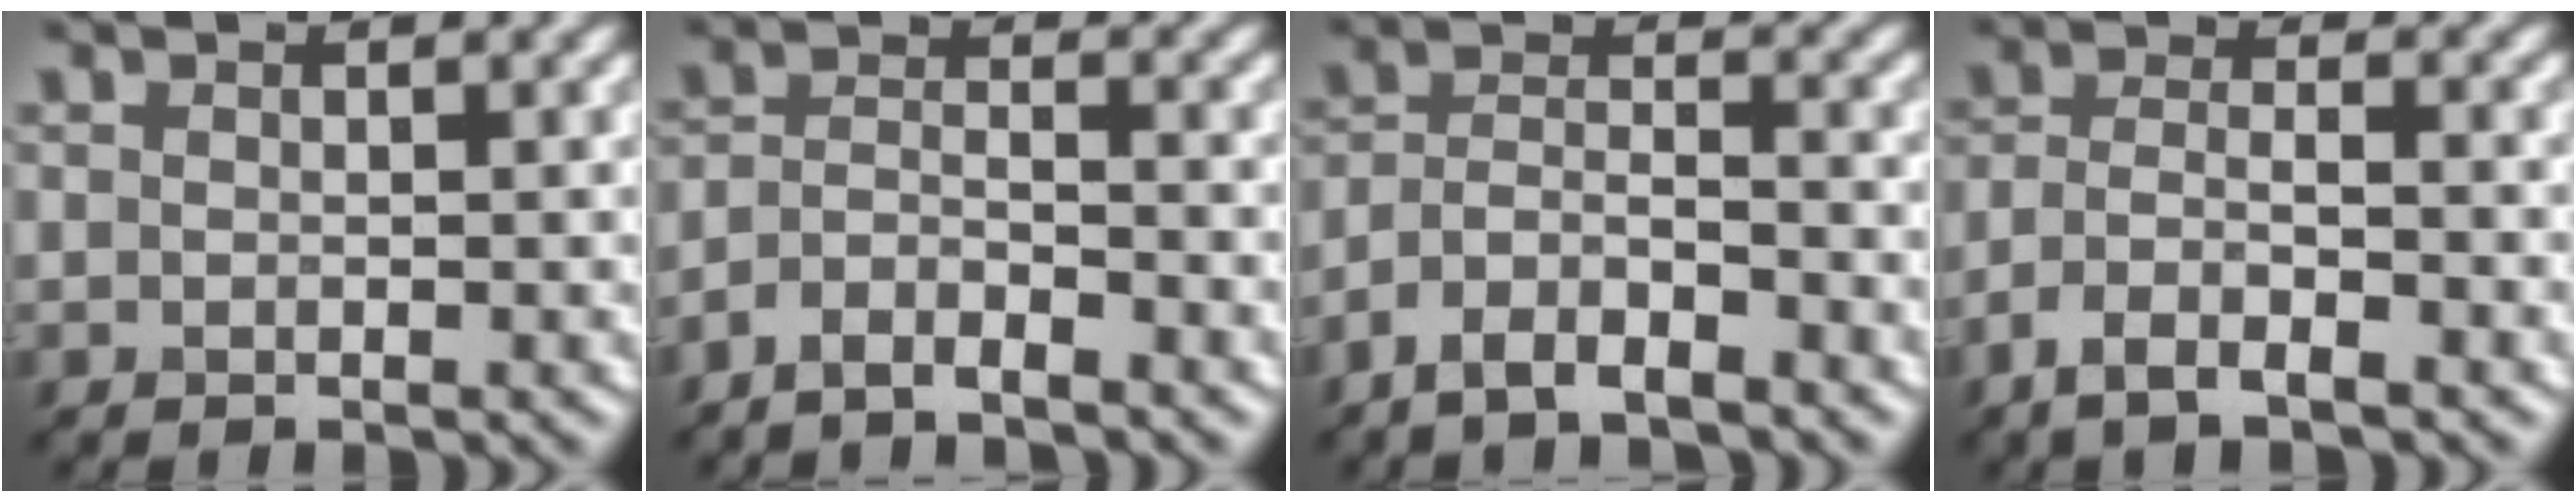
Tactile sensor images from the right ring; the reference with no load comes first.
{"total": 2.9, "force": [-2.5, 0.5, 1.4], "torque": [-0.027, 0.002, -0.054]}
{"total": 4.3, "force": [-3.4, 1.1, 2.3], "torque": [-0.045, 0.002, -0.071]}
{"total": 4.2, "force": [-2.8, 1.1, 3.0], "torque": [-0.060, 0.001, -0.058]}